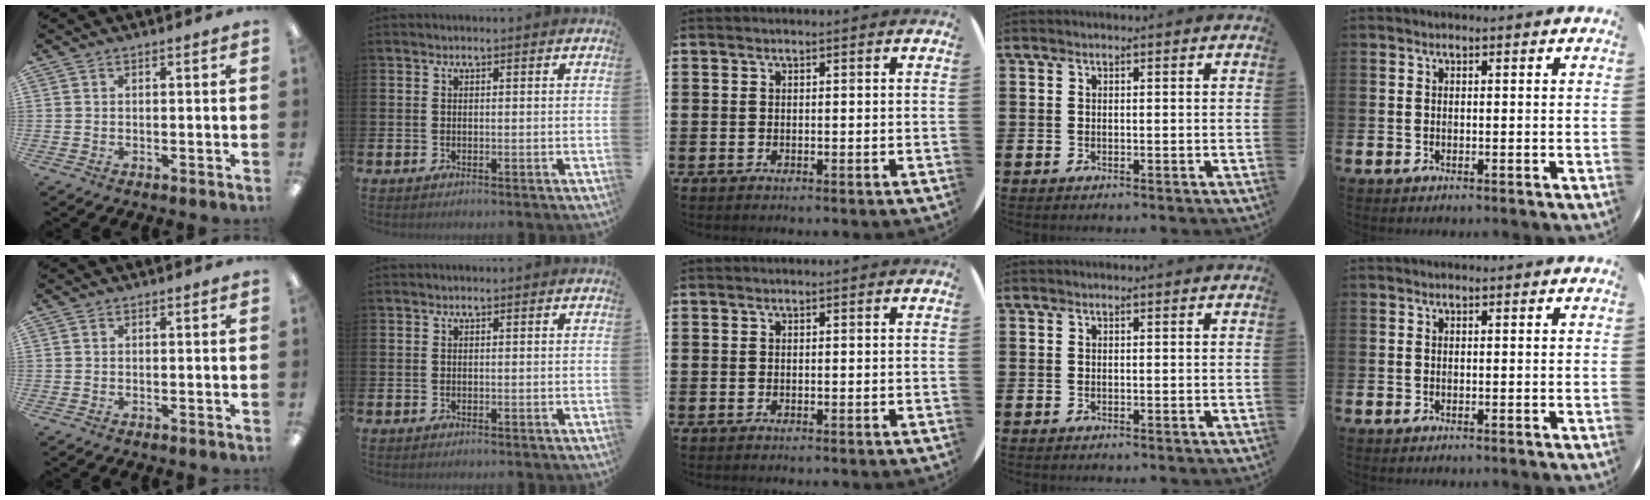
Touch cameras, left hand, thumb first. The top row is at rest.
{}